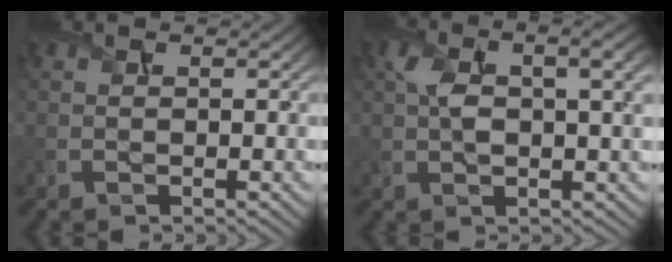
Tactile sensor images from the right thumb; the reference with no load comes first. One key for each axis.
{"total": 7.3, "fx": 1.5, "fy": 3.2, "fz": 6.4, "tx": -0.124, "ty": 0.007, "tz": 0.024}